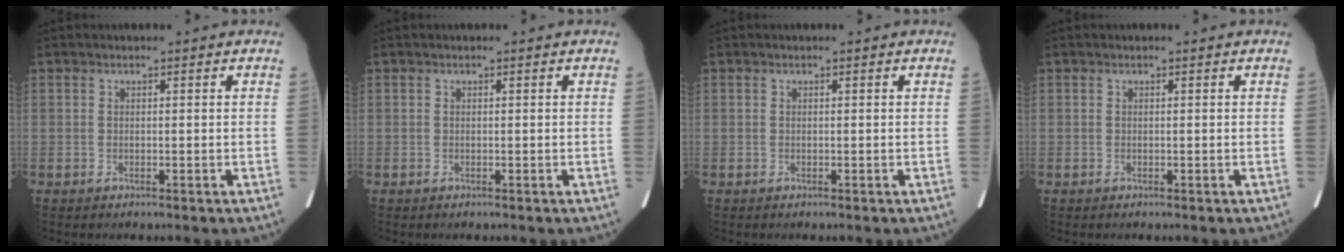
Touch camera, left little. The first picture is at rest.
{"total": 0.0}
{"total": 0.0}
{"total": 0.0}